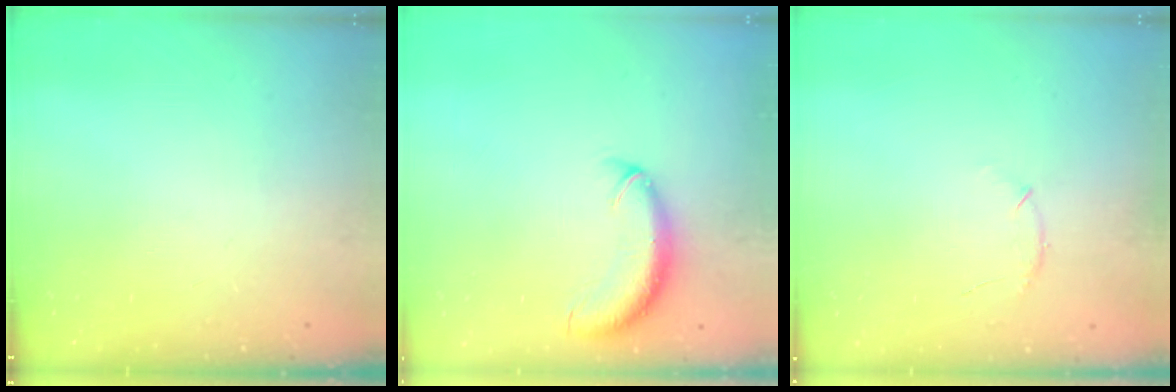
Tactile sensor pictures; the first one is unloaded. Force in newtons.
{"total": 11.5, "press": 11.2, "slide": 2.6}
{"total": 6.9, "press": 6.7, "slide": 1.8}